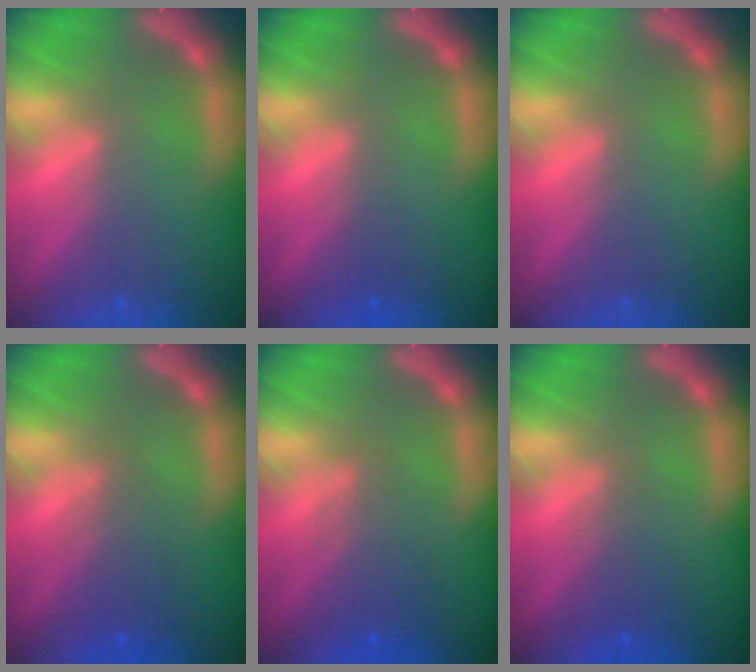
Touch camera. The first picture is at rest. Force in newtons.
{"total": 0.9}
{"total": 0.0}
{"total": 3.0}
{"total": 3.6}
{"total": 2.5}